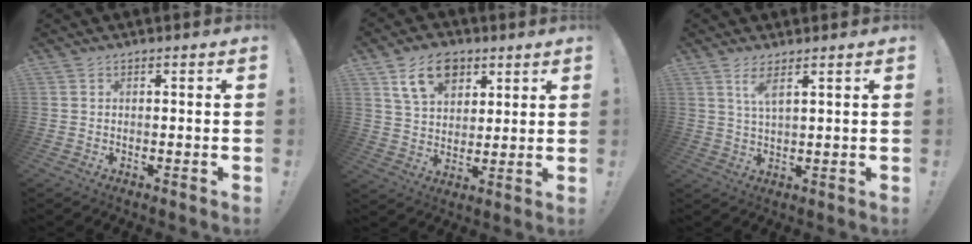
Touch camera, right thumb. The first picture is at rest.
{"total": 12.9, "force": [6.7, 8.8, 6.6], "torque": [-0.099, -0.019, 0.127]}
{"total": 4.8, "force": [2.8, 1.1, 3.7], "torque": [-0.070, -0.009, 0.047]}